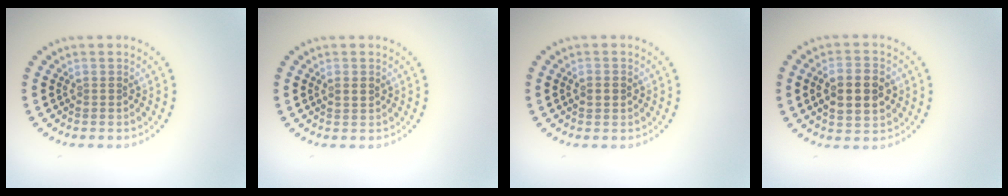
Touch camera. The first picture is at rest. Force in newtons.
{"total": 1.5, "press": 1.4, "slide": 0.1}
{"total": 1.8, "press": 1.8, "slide": 0.1}
{"total": 5.1, "press": 5.1, "slide": 0.3}